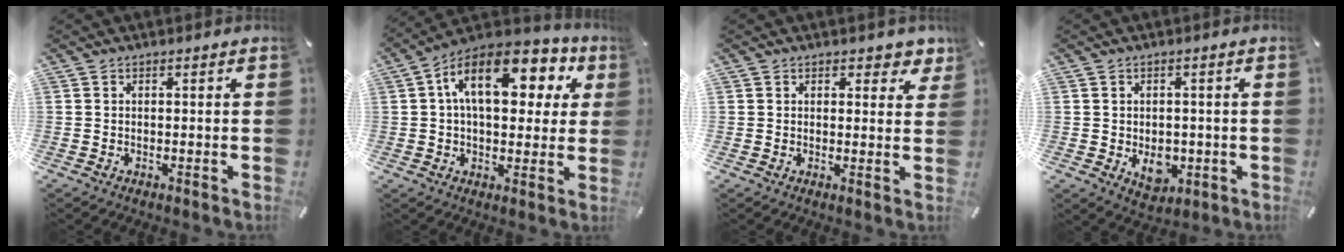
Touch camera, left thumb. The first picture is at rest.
{"total": 16.7, "force": [5.9, 9.6, 12.4], "torque": [-0.207, -0.009, 0.100]}
{"total": 4.2, "force": [2.8, 3.1, 0.8], "torque": [0.006, -0.016, 0.048]}
{"total": 6.5, "force": [-1.1, 5.1, 3.8], "torque": [-0.037, -0.002, -0.016]}